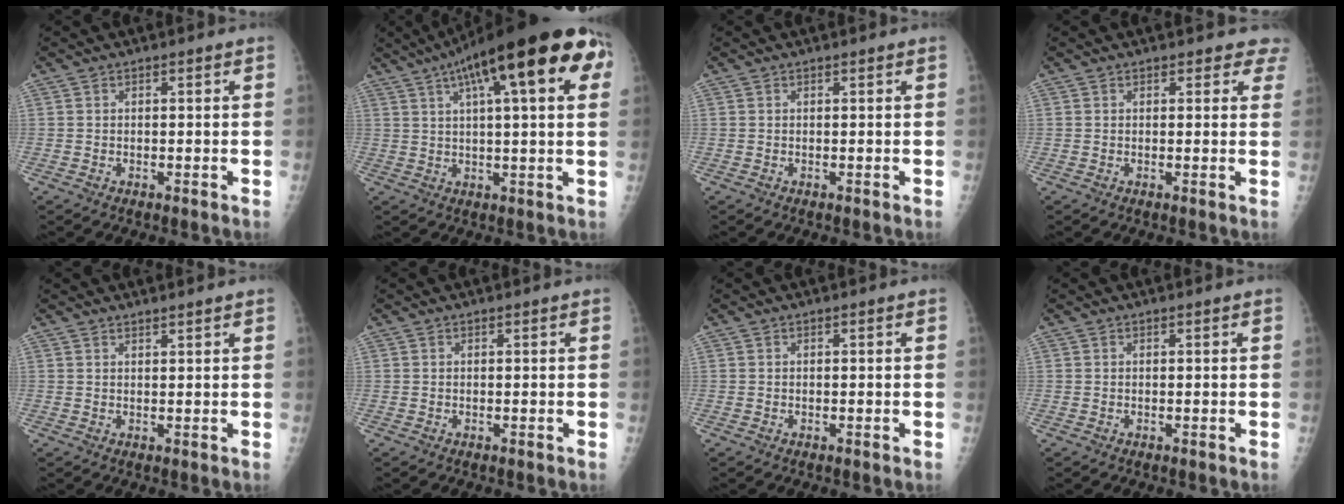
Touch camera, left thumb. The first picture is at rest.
{"total": 23.8, "force": [9.6, 6.5, 20.8], "torque": [-0.307, 0.027, 0.134]}
{"total": 0.0}
{"total": 3.2, "force": [2.7, 1.7, 0.4], "torque": [0.032, -0.011, 0.009]}
{"total": 1.2, "force": [1.1, 0.0, 0.4], "torque": [-0.002, -0.008, 0.021]}
{"total": 0.0}
{"total": 0.0}
{"total": 0.0}